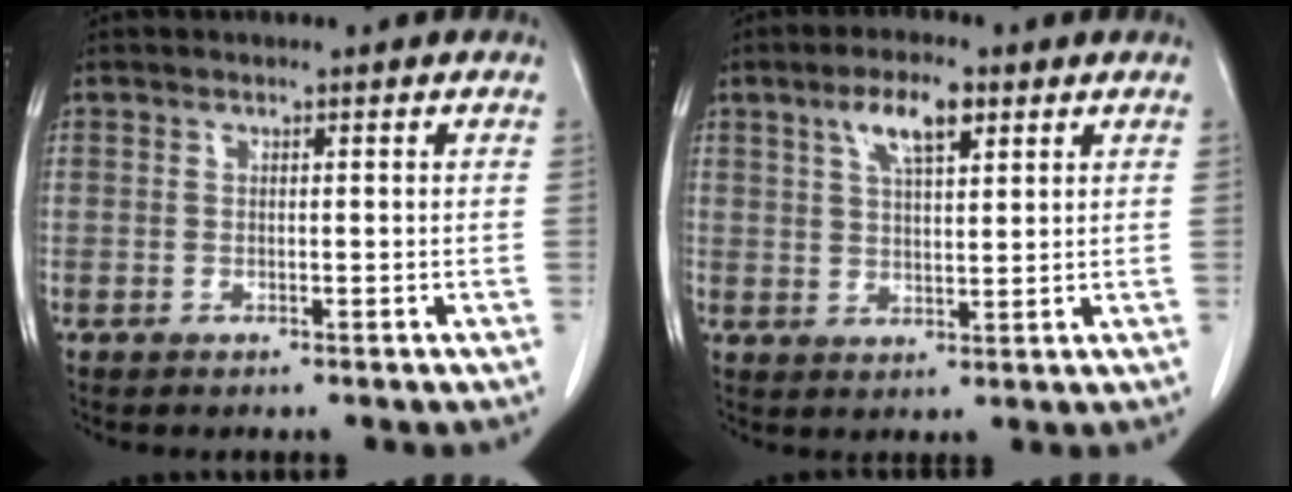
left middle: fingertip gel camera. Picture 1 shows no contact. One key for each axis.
{"total": 6.3, "fx": 3.4, "fy": 1.8, "fz": 5.0, "tx": -0.096, "ty": 0.008, "tz": 0.060}